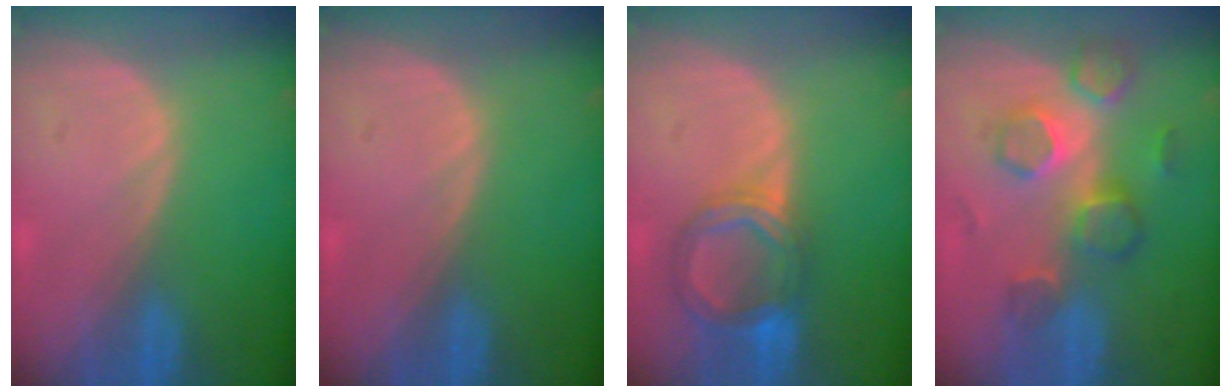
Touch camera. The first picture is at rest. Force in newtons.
{"total": 0.0}
{"total": 6.1, "press": 5.8, "slide": 2.0}
{"total": 8.9, "press": 7.7, "slide": 4.5}